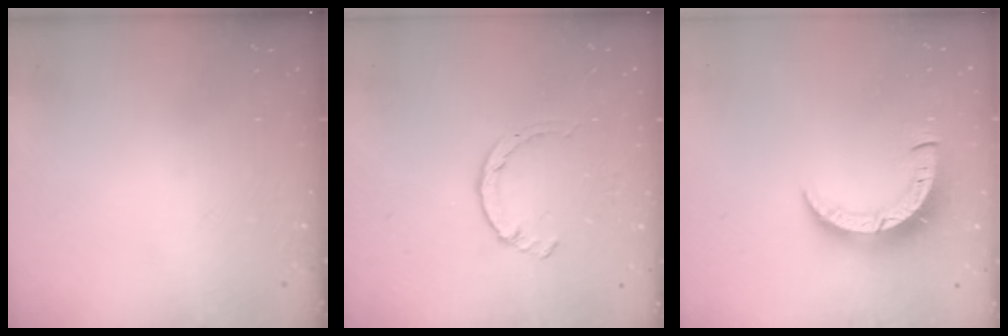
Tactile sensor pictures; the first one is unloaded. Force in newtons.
{"total": 1.4, "press": 1.4, "slide": 0.3}
{"total": 8.3, "press": 8.3, "slide": 1.0}